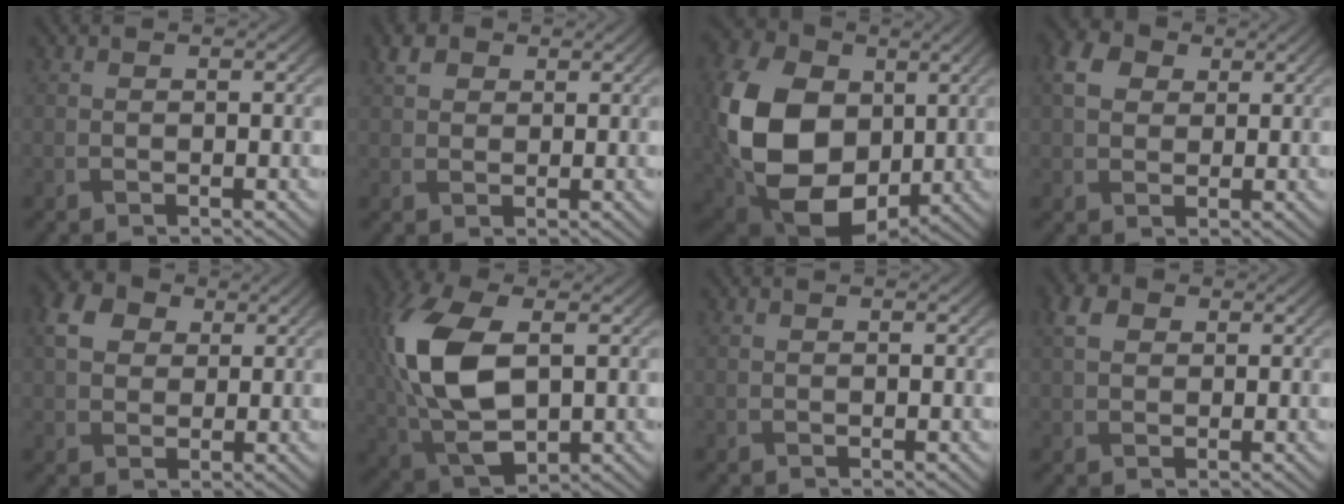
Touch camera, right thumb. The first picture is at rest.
{"total": 2.9, "force": [1.4, 2.1, 1.3], "torque": [-0.031, 0.005, 0.024]}
{"total": 18.4, "force": [0.0, 13.6, 12.4], "torque": [-0.298, -0.022, 0.008]}
{"total": 4.8, "force": [1.5, 3.7, 2.6], "torque": [-0.073, 0.011, 0.025]}
{"total": 5.7, "force": [1.9, 4.4, 3.1], "torque": [-0.085, 0.012, 0.029]}
{"total": 14.0, "force": [1.7, 7.7, 11.6], "torque": [-0.298, 0.005, 0.035]}
{"total": 0.0}
{"total": 3.1, "force": [1.0, 2.3, 1.8], "torque": [-0.045, 0.007, 0.013]}